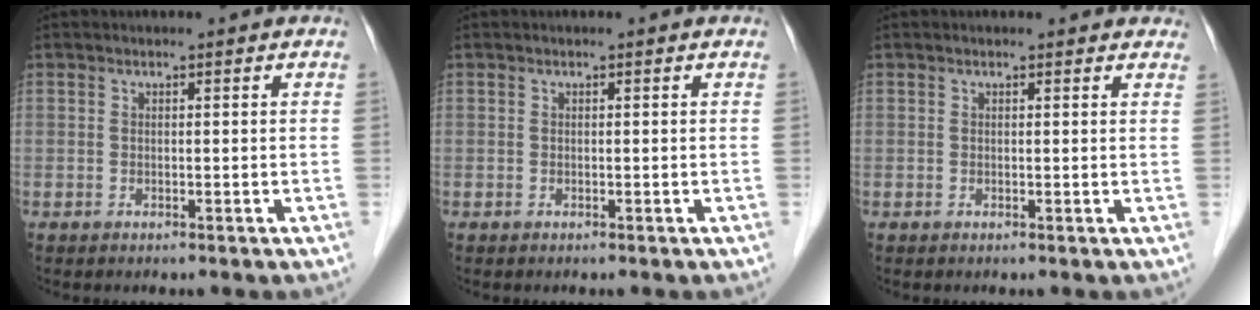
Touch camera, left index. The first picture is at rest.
{"total": 0.0}
{"total": 3.2, "force": [2.9, 1.0, 1.0], "torque": [-0.009, 0.011, 0.020]}